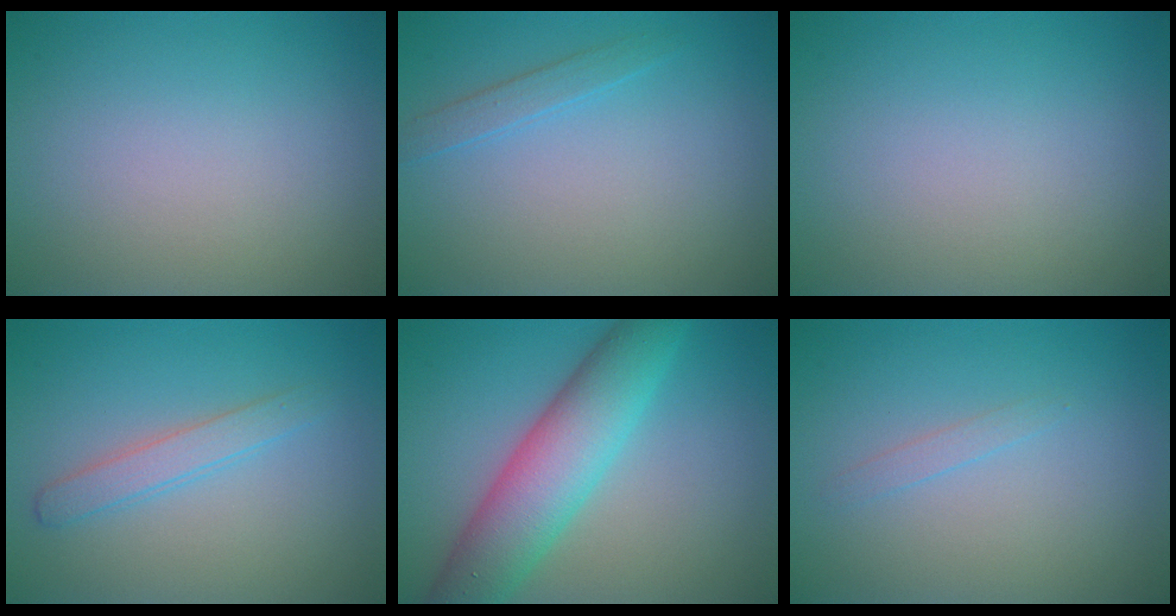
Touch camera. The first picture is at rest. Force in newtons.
{"total": 1.3, "press": 1.3, "slide": 0.1}
{"total": 0.0}
{"total": 2.1, "press": 2.1, "slide": 0.0}
{"total": 7.6, "press": 7.6, "slide": 0.0}
{"total": 0.8, "press": 0.8, "slide": 0.1}